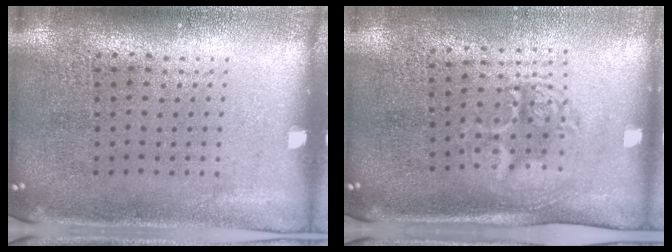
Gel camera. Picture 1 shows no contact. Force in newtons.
{"total": 1.7, "press": 1.4, "slide": 1.0}